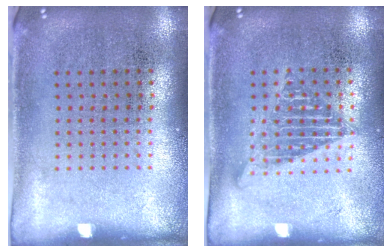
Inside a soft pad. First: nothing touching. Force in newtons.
{"total": 1.3, "press": 1.2, "slide": 0.6}